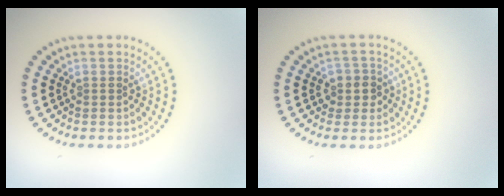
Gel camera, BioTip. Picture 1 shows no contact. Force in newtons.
{"total": 1.8, "press": 1.7, "slide": 0.8}